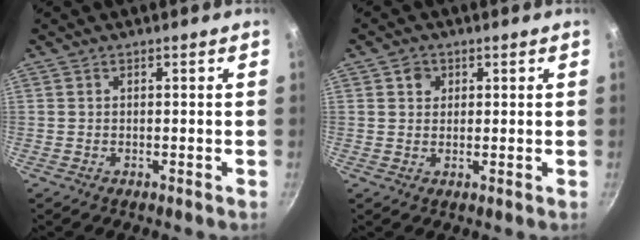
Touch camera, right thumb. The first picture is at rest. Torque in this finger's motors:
{"motor_torque": [-0.46, 0.67, 0.04, 0.60, -0.01]}